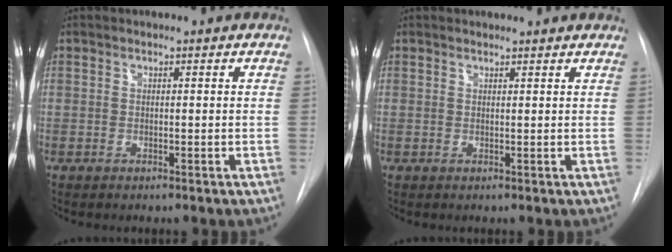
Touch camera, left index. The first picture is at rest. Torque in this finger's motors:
{"motor_torque": [0.61, -0.85, 0.01, 0.02]}